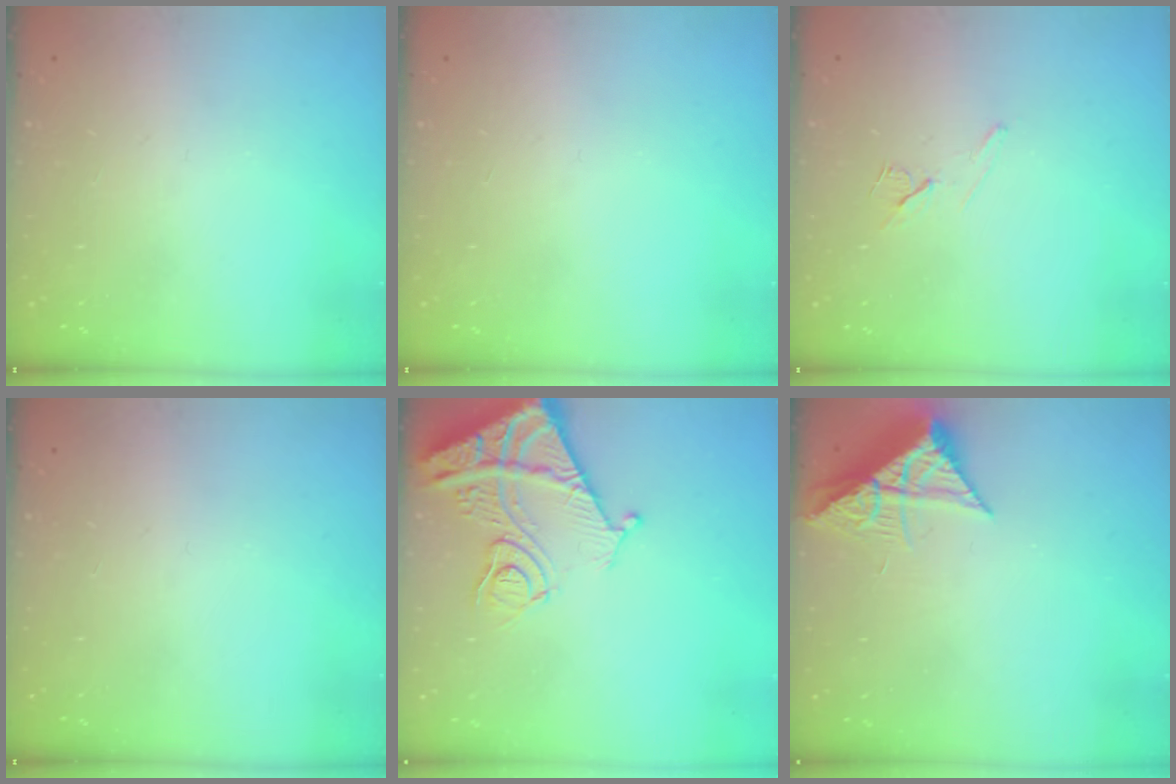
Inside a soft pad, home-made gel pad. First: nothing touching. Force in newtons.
{"total": 0.0}
{"total": 6.7, "press": 6.0, "slide": 3.0}
{"total": 0.0}
{"total": 13.8, "press": 13.8, "slide": 1.4}
{"total": 8.1, "press": 8.1, "slide": 0.3}